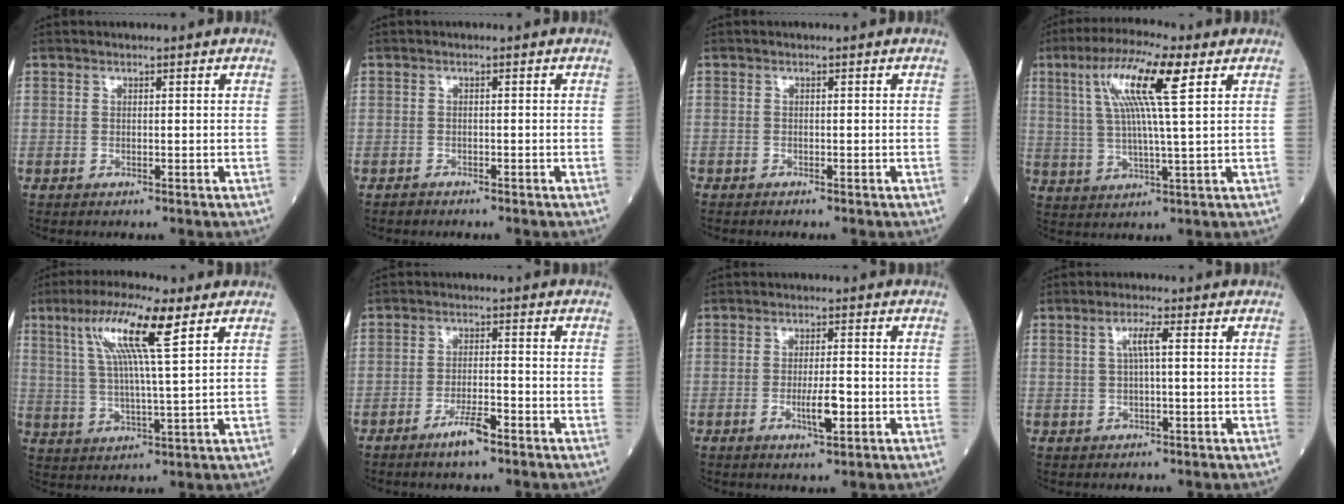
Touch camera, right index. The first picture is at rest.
{"total": 0.9, "force": [-0.8, 0.2, 0.1], "torque": [-0.005, 0.000, -0.016]}
{"total": 0.8, "force": [-0.8, 0.1, 0.2], "torque": [-0.007, -0.001, -0.014]}
{"total": 11.6, "force": [4.4, 0.2, 10.8], "torque": [-0.211, 0.018, 0.077]}
{"total": 11.5, "force": [5.3, 0.2, 10.2], "torque": [-0.199, 0.017, 0.096]}
{"total": 4.5, "force": [-3.0, 0.6, 3.4], "torque": [-0.065, -0.002, -0.054]}
{"total": 4.3, "force": [-1.3, 0.7, 4.0], "torque": [-0.073, -0.003, -0.020]}
{"total": 2.9, "force": [0.6, 0.1, 2.8], "torque": [-0.056, 0.006, 0.012]}